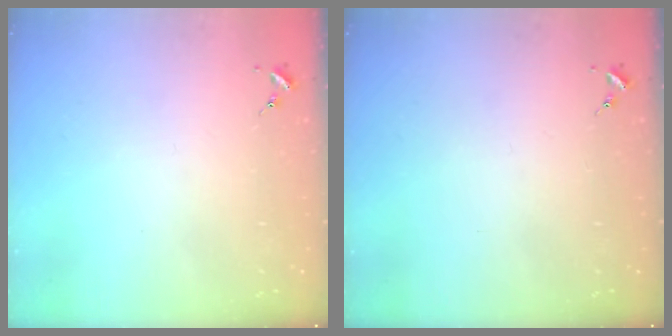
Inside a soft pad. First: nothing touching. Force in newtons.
{"total": 0.0}